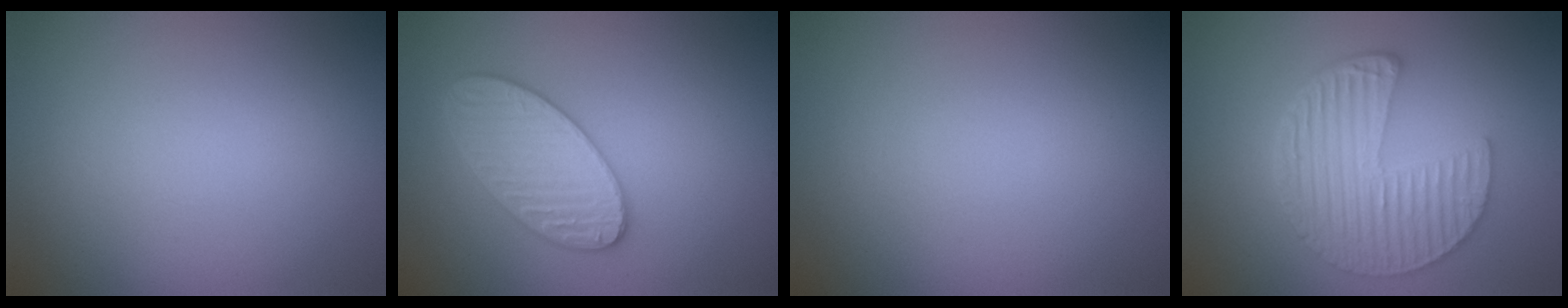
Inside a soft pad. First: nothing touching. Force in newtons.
{"total": 3.9, "press": 3.8, "slide": 0.8}
{"total": 0.0}
{"total": 6.5, "press": 4.9, "slide": 4.2}